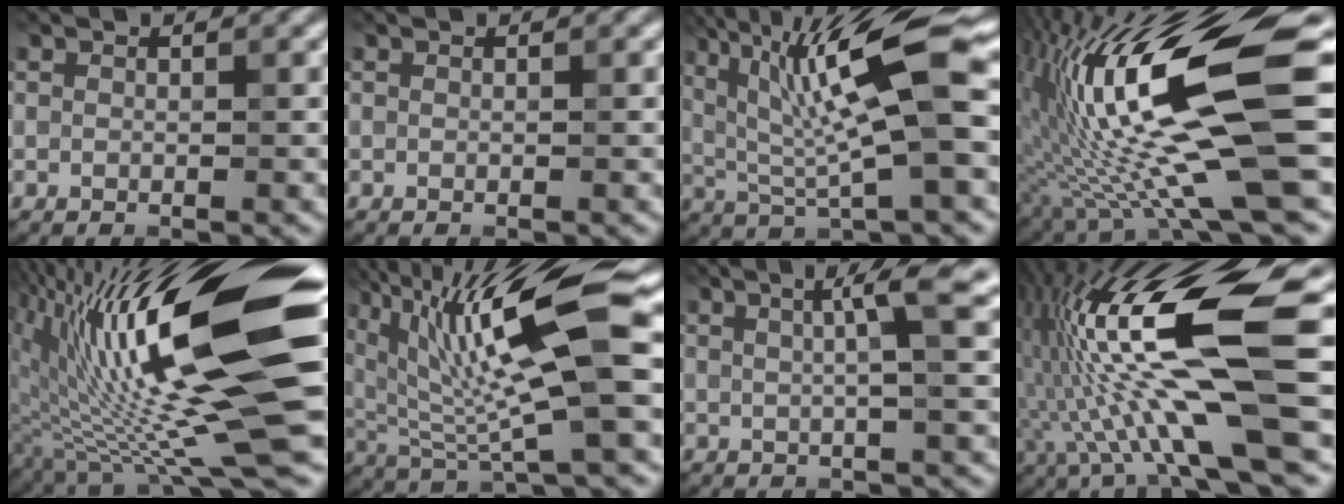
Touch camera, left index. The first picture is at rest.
{"total": 0.0}
{"total": 11.0, "force": [2.9, 2.2, 10.4], "torque": [-0.184, 0.002, 0.055]}
{"total": 17.6, "force": [-1.1, 4.0, 17.1], "torque": [-0.317, 0.011, -0.017]}
{"total": 18.4, "force": [1.4, 4.0, 17.9], "torque": [-0.294, 0.003, 0.021]}
{"total": 12.4, "force": [3.5, 2.7, 11.6], "torque": [-0.205, 0.001, 0.068]}
{"total": 4.5, "force": [1.2, 0.7, 4.3], "torque": [-0.057, 0.014, 0.019]}
{"total": 13.7, "force": [-0.3, 2.9, 13.4], "torque": [-0.254, 0.015, -0.008]}